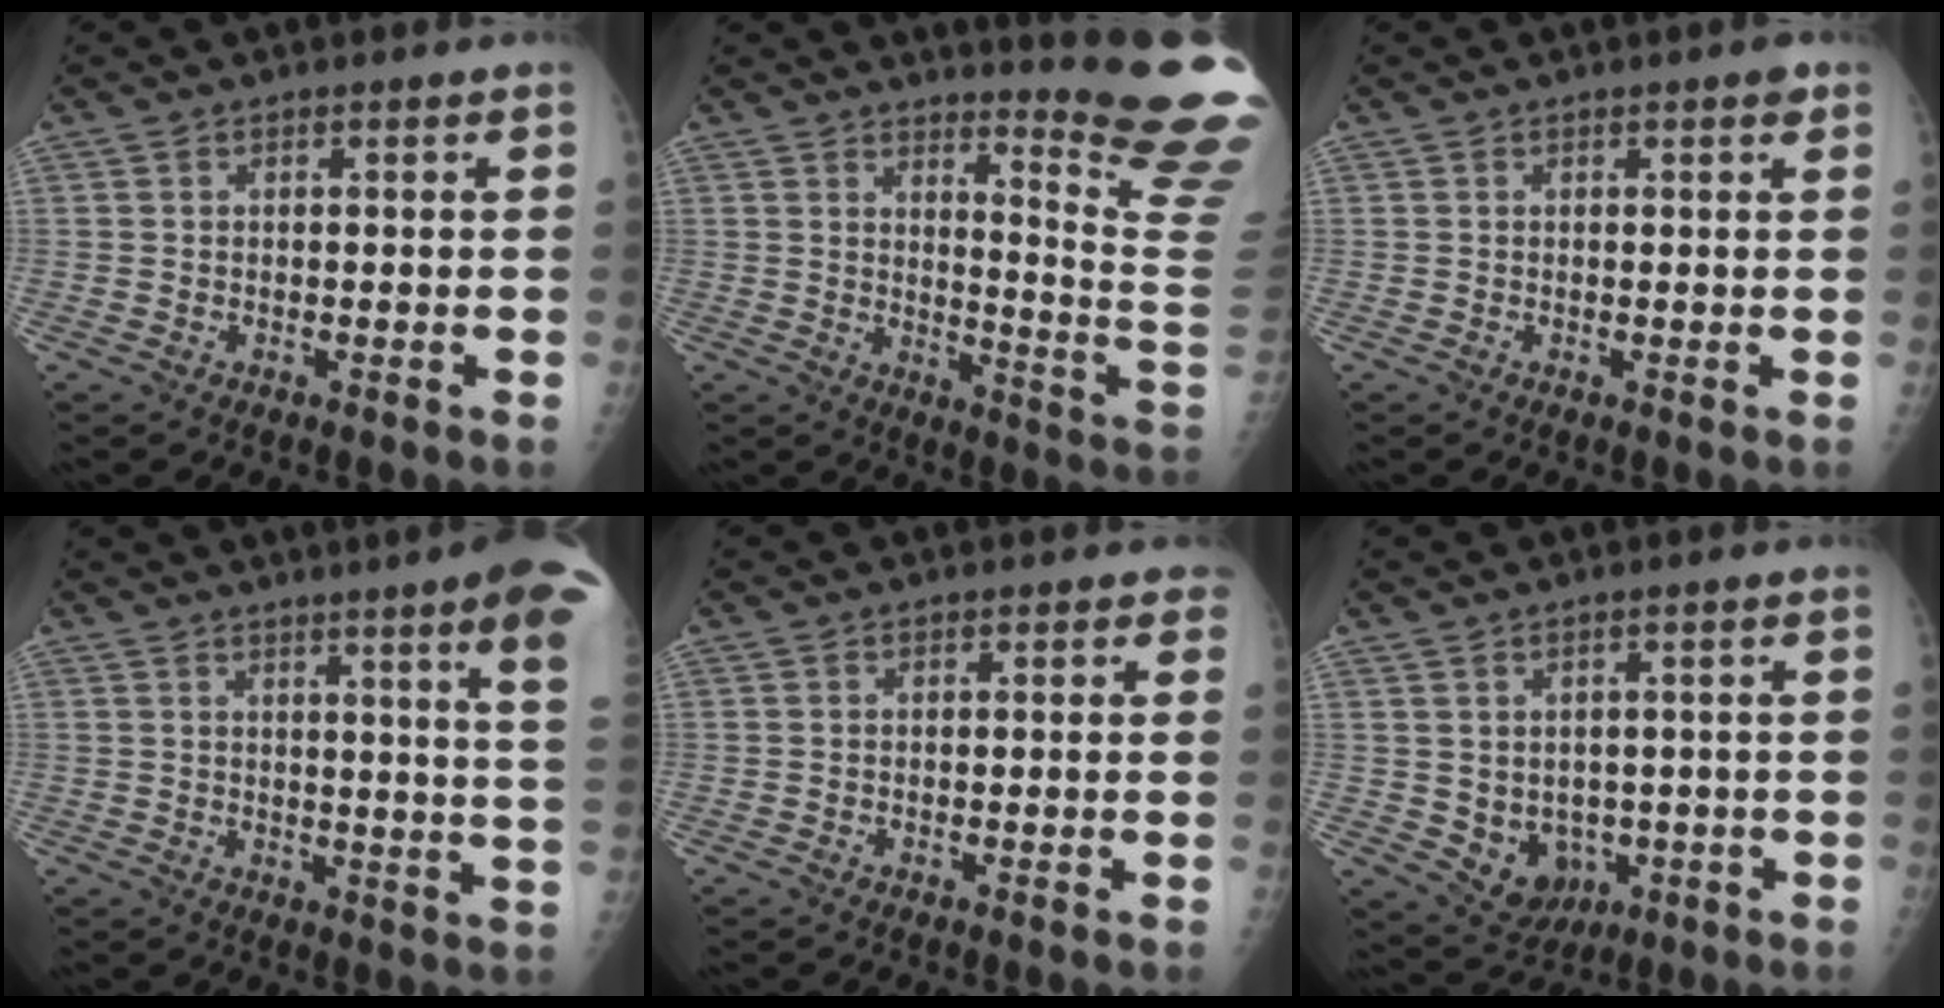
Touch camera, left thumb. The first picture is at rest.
{"total": 16.9, "force": [15.3, -1.8, 7.0], "torque": [-0.089, -0.209, 0.186]}
{"total": 1.4, "force": [0.8, 0.3, 1.0], "torque": [-0.014, -0.002, 0.008]}
{"total": 14.4, "force": [8.9, -0.5, 11.3], "torque": [-0.135, -0.049, 0.089]}
{"total": 0.6, "force": [0.2, 0.5, 0.3], "torque": [0.012, 0.002, -0.006]}
{"total": 7.0, "force": [-0.9, 5.6, 4.0], "torque": [-0.035, -0.001, 0.010]}